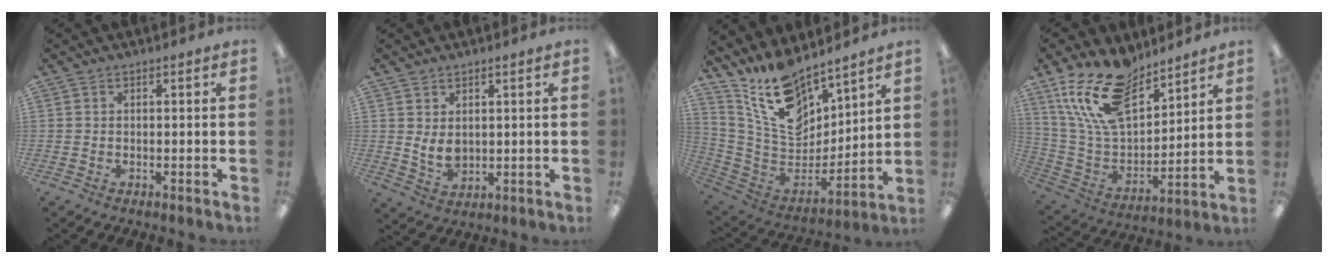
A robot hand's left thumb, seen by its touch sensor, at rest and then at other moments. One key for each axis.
{"total": 4.5, "fx": 1.6, "fy": 3.0, "fz": 3.1, "tx": -0.050, "ty": -0.013, "tz": 0.027}
{"total": 16.3, "fx": 13.0, "fy": 7.0, "fz": 6.7, "tx": -0.137, "ty": -0.092, "tz": 0.238}
{"total": 19.3, "fx": 13.4, "fy": 9.5, "fz": 10.2, "tx": -0.210, "ty": -0.069, "tz": 0.247}